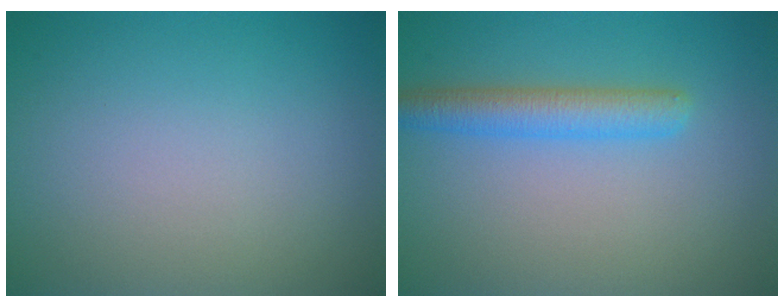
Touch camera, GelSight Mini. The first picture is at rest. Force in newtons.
{"total": 3.5, "press": 3.5, "slide": 0.1}